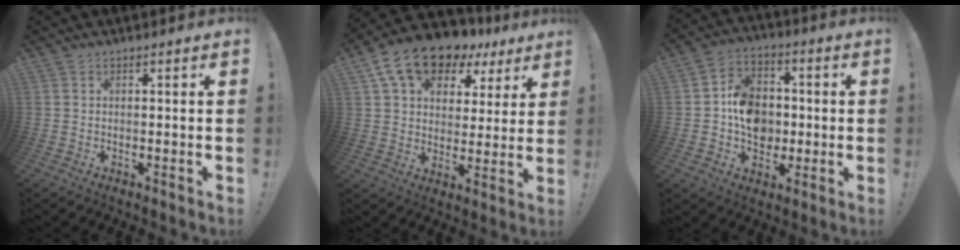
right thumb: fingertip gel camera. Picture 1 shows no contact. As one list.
[{"total": 15.1, "force": [9.6, 9.0, 7.3], "torque": [-0.124, -0.057, 0.177]}, {"total": 12.9, "force": [-0.8, 10.8, 7.0], "torque": [-0.110, 0.017, -0.005]}]